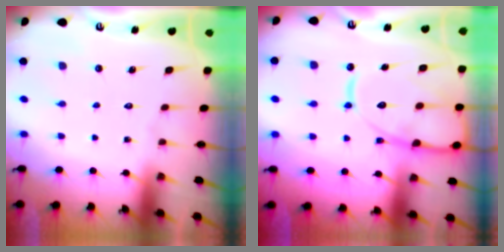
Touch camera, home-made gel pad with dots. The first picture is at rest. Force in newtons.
{"total": 17.5, "press": 17.4, "slide": 1.6}